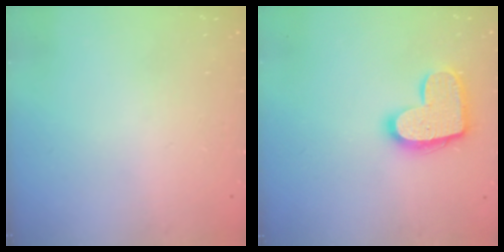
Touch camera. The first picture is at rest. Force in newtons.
{"total": 14.5, "press": 14.5, "slide": 0.7}